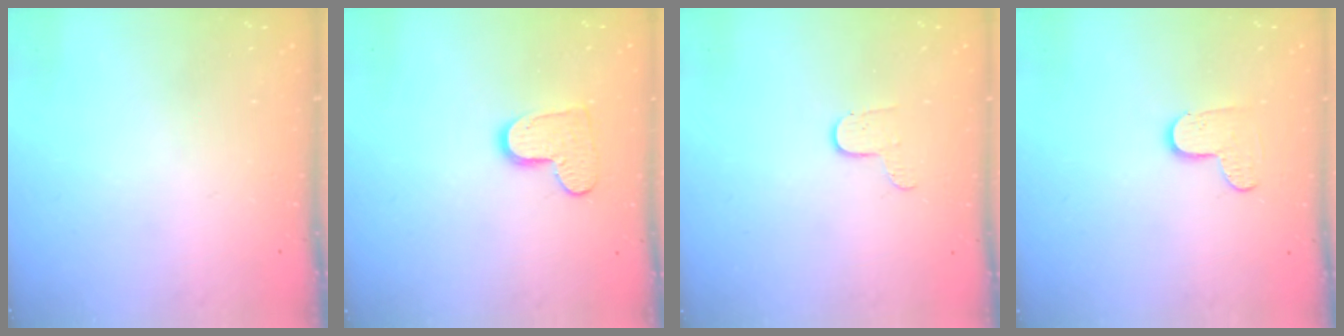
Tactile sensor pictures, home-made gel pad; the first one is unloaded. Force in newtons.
{"total": 9.4, "press": 9.4, "slide": 0.6}
{"total": 4.4, "press": 4.4, "slide": 0.4}
{"total": 4.8, "press": 4.8, "slide": 0.5}